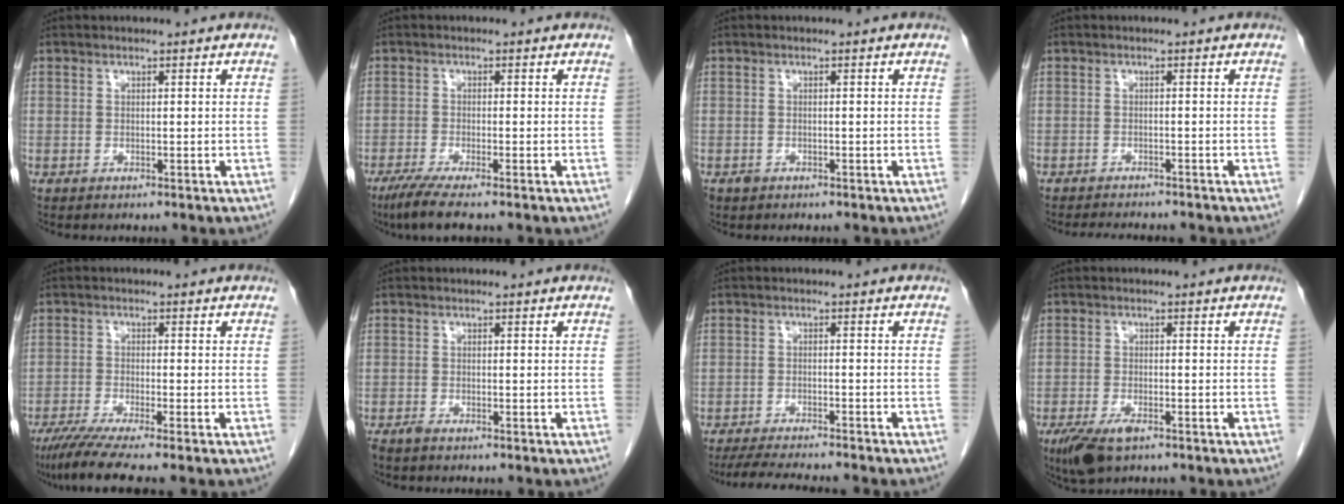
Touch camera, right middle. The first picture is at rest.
{"total": 4.8, "force": [-3.6, -0.2, 3.2], "torque": [-0.062, -0.016, -0.066]}
{"total": 0.8, "force": [-0.5, 0.6, 0.2], "torque": [-0.007, 0.001, -0.007]}
{"total": 5.9, "force": [-5.5, 0.9, 1.9], "torque": [-0.024, -0.009, -0.076]}
{"total": 7.1, "force": [-5.5, -0.7, 4.4], "torque": [-0.073, -0.024, -0.094]}
{"total": 1.0, "force": [-0.8, 0.1, 0.5], "torque": [-0.016, -0.003, -0.016]}
{"total": 10.2, "force": [-9.1, 0.6, 4.6], "torque": [-0.065, -0.018, -0.134]}
{"total": 5.2, "force": [-3.3, 1.9, 3.6], "torque": [-0.072, -0.010, -0.056]}